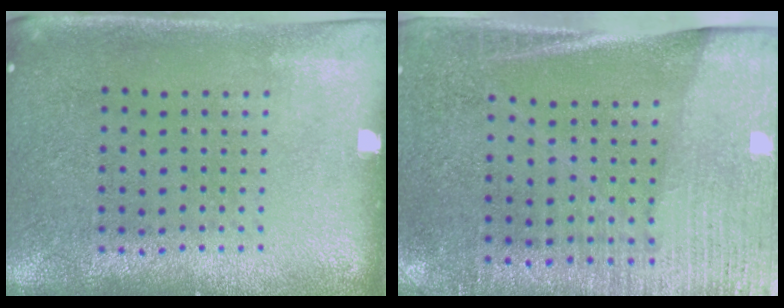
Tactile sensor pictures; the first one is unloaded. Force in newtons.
{"total": 3.1, "press": 2.8, "slide": 1.3}